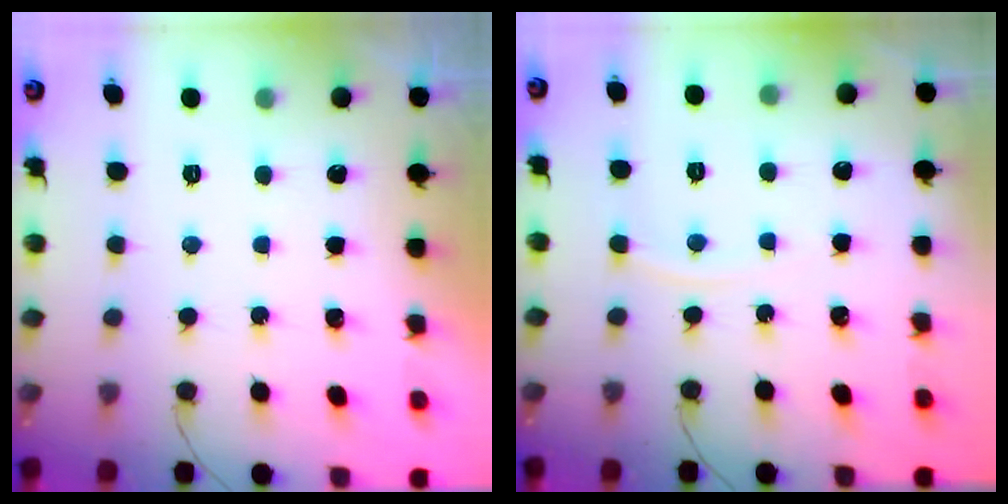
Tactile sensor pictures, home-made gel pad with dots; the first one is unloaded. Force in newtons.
{"total": 4.4, "press": 4.3, "slide": 0.5}